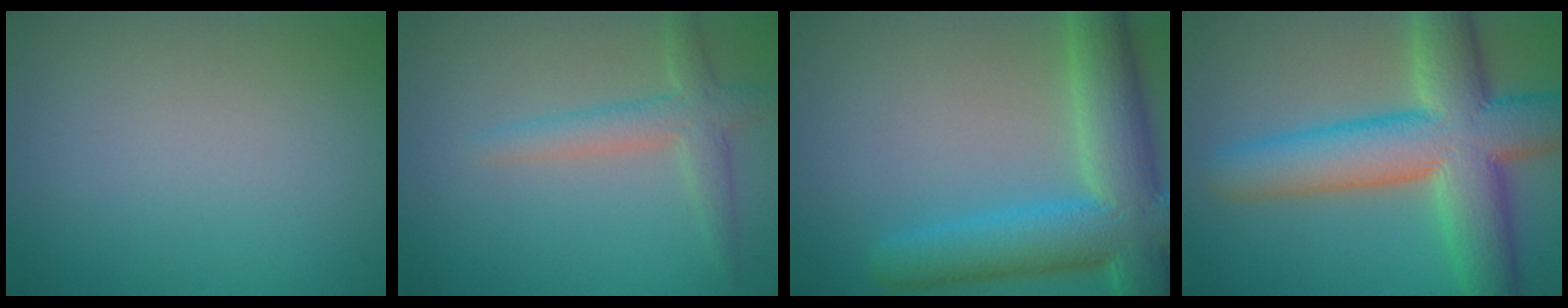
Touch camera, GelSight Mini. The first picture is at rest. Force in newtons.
{"total": 2.9, "press": 2.9, "slide": 0.1}
{"total": 9.6, "press": 9.6, "slide": 0.4}
{"total": 11.2, "press": 11.1, "slide": 0.7}